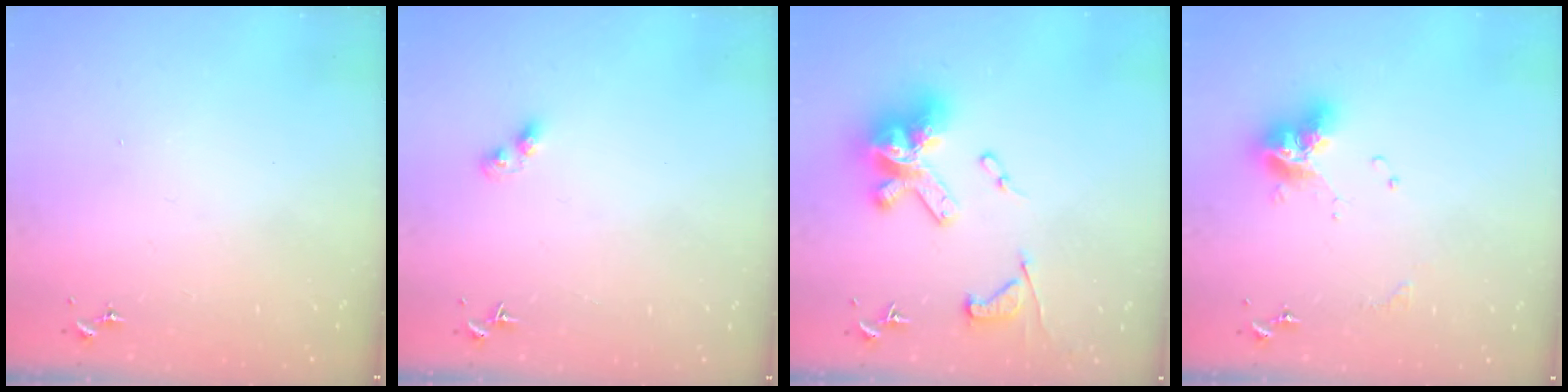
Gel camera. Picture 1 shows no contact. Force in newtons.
{"total": 3.9, "press": 3.9, "slide": 0.1}
{"total": 20.0, "press": 19.9, "slide": 1.9}
{"total": 11.7, "press": 11.7, "slide": 1.2}